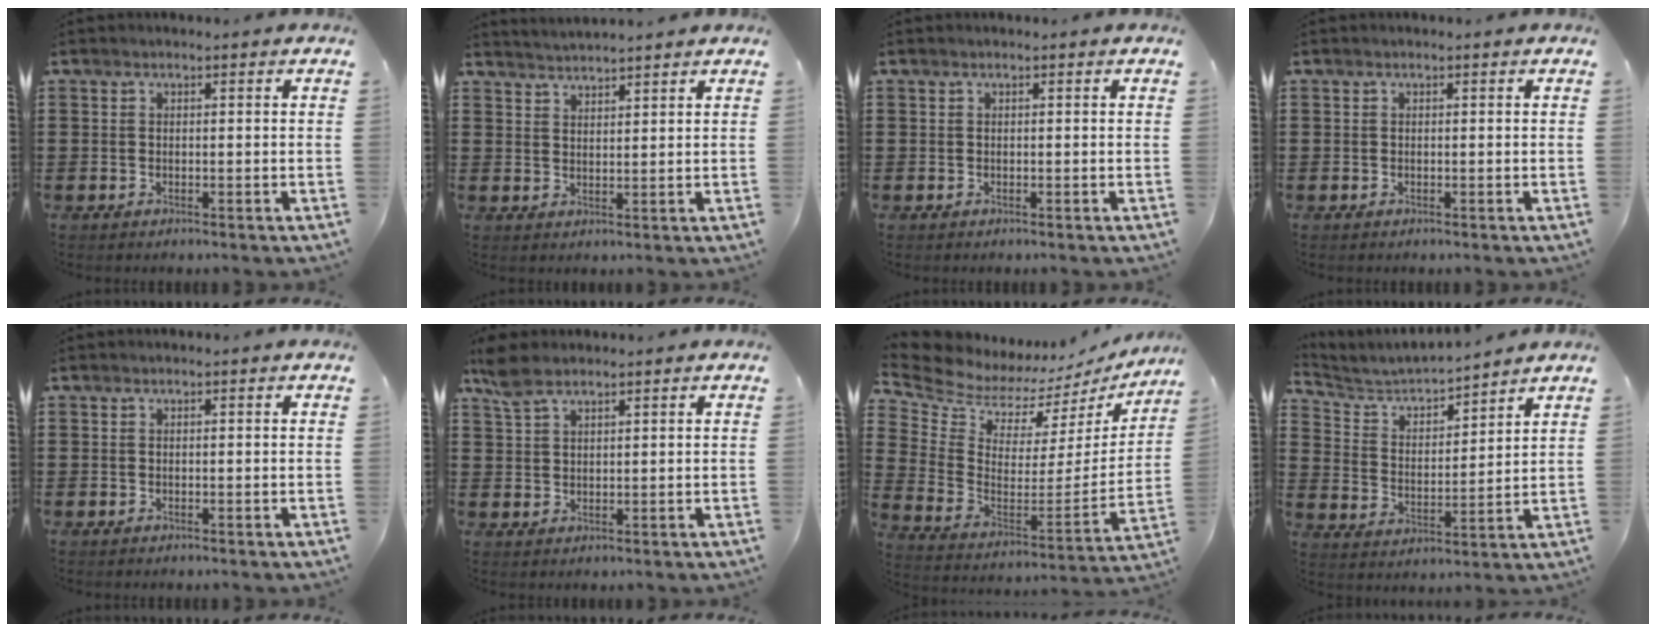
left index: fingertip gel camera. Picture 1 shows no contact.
{"total": 2.4, "force": [2.3, -0.5, -0.3], "torque": [0.000, -0.006, 0.044]}
{"total": 0.0}
{"total": 0.0}
{"total": 0.0}
{"total": 4.1, "force": [2.8, 1.7, 2.4], "torque": [-0.056, 0.004, 0.052]}
{"total": 6.3, "force": [5.8, 2.2, 1.4], "torque": [-0.065, -0.059, 0.098]}
{"total": 4.6, "force": [4.4, 0.7, 1.0], "torque": [-0.046, -0.032, 0.069]}